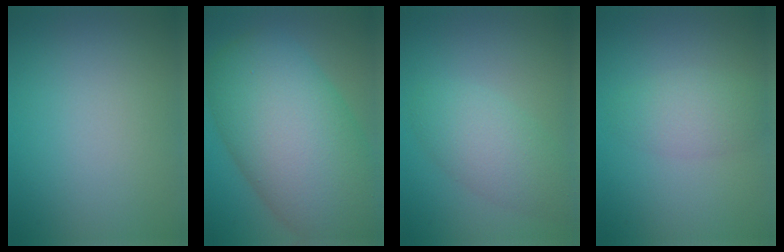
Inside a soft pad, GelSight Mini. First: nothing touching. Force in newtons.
{"total": 14.5, "press": 14.5, "slide": 0.7}
{"total": 4.0, "press": 4.0, "slide": 0.1}
{"total": 2.7, "press": 2.7, "slide": 0.1}